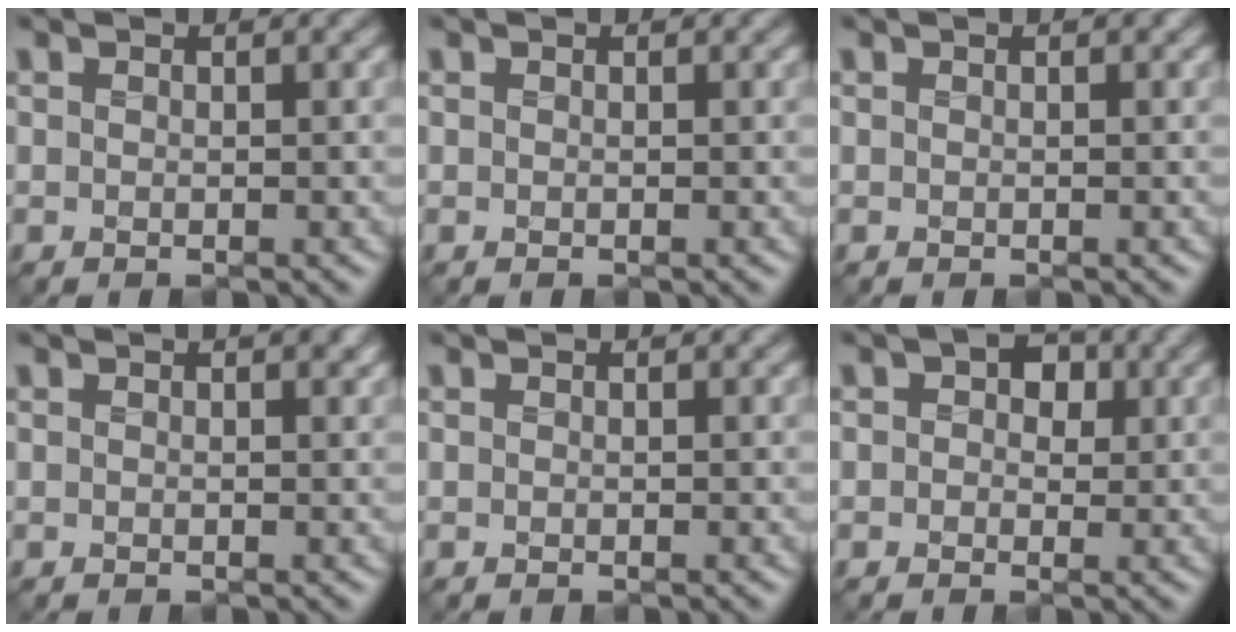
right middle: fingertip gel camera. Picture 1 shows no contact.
{"total": 0.0}
{"total": 0.0}
{"total": 1.0, "force": [0.6, 0.5, 0.6], "torque": [-0.008, 0.001, 0.010]}
{"total": 0.0}
{"total": 3.4, "force": [0.9, 2.4, 2.3], "torque": [-0.029, 0.012, -0.008]}